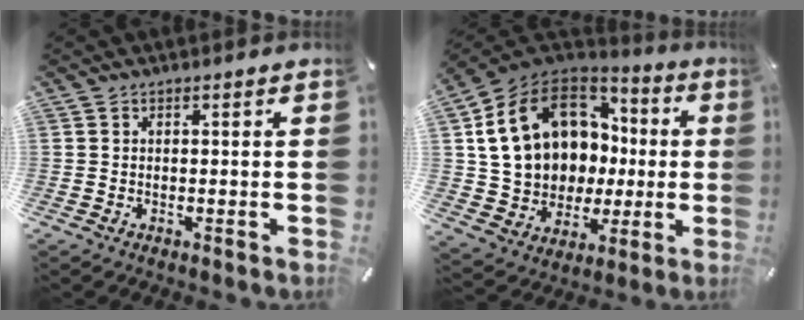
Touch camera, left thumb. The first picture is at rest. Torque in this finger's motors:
{"motor_torque": [2.51, 2.50, 1.28, -0.14, 0.39]}